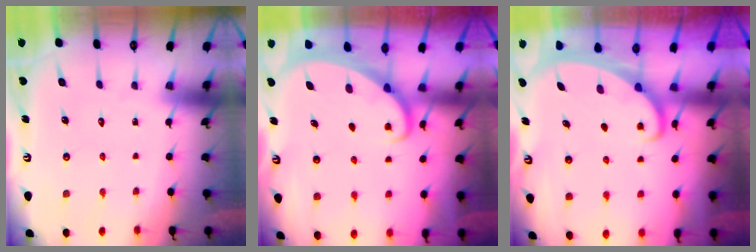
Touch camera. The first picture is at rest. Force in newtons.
{"total": 2.1, "press": 2.1, "slide": 0.2}
{"total": 2.1, "press": 2.1, "slide": 0.3}